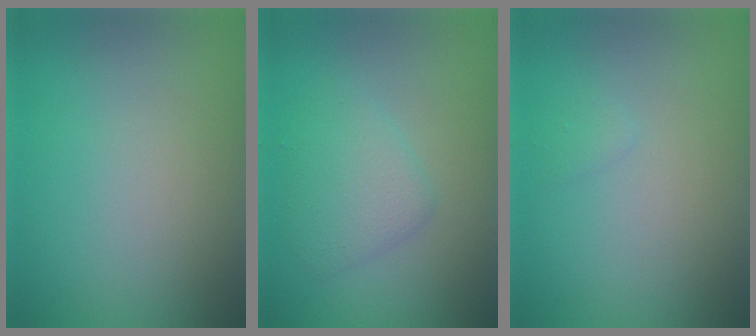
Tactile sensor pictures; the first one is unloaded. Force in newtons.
{"total": 2.8, "press": 2.8, "slide": 0.2}
{"total": 0.5, "press": 0.5, "slide": 0.1}